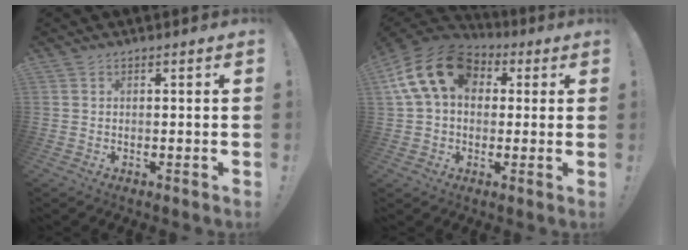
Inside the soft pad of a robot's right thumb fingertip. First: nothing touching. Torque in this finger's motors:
{"motor_torque": [2.45, 2.55, 1.50, 0.13, 0.14]}